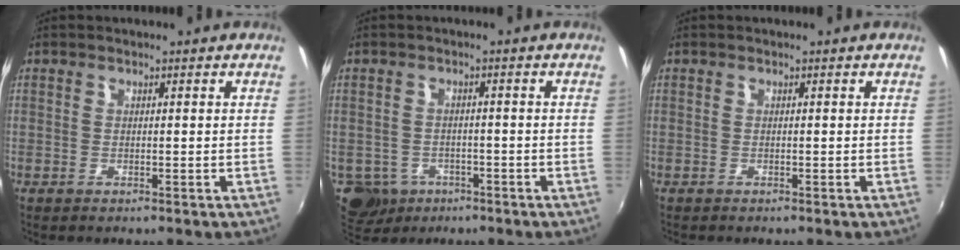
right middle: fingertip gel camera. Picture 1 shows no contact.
{"total": 8.4, "force": [-4.0, 6.9, 2.8], "torque": [-0.085, -0.011, -0.051]}
{"total": 0.0}